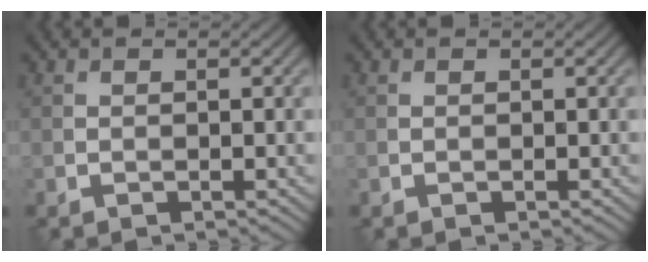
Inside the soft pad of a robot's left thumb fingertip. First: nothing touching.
{"total": 0.0}